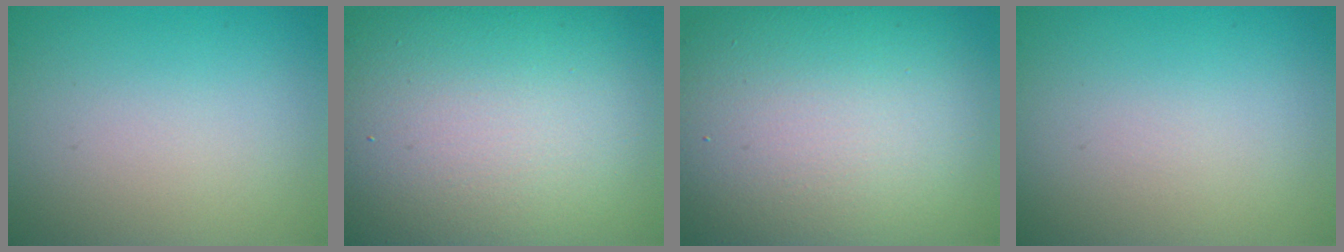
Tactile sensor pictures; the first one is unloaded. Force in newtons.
{"total": 17.0, "press": 16.9, "slide": 1.2}
{"total": 13.9, "press": 13.8, "slide": 1.1}
{"total": 0.0}